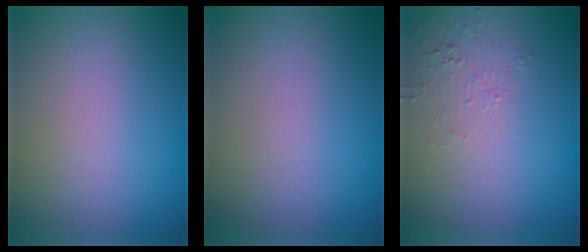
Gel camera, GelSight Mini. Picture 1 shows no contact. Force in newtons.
{"total": 0.0}
{"total": 1.6, "press": 0.4, "slide": 1.6}